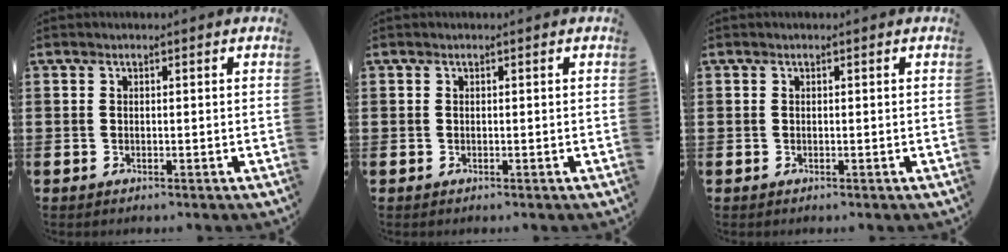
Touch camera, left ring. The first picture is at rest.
{"total": 0.0}
{"total": 0.0}